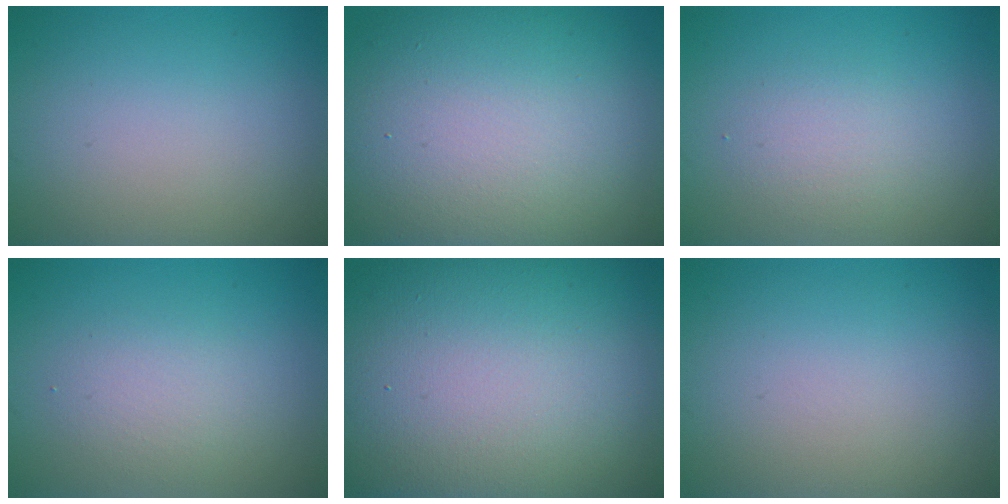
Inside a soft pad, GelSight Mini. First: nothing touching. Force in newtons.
{"total": 17.2, "press": 17.2, "slide": 1.0}
{"total": 1.9, "press": 1.9, "slide": 0.0}
{"total": 2.1, "press": 2.1, "slide": 0.1}
{"total": 20.7, "press": 20.7, "slide": 1.2}
{"total": 0.0}